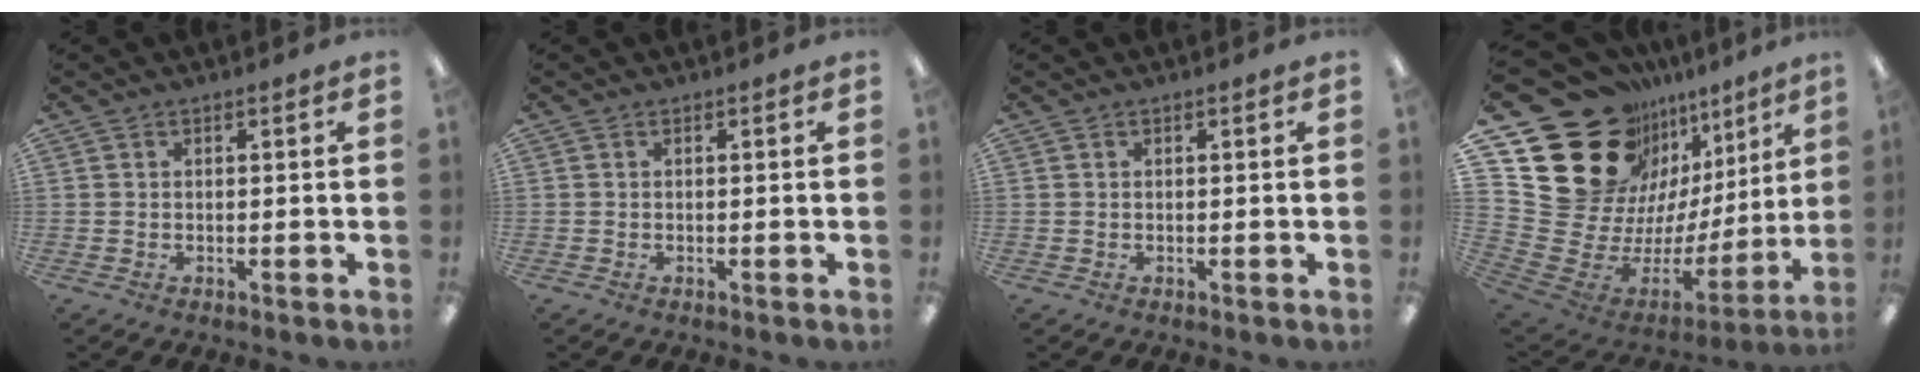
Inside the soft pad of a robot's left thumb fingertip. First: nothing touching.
{"total": 0.0}
{"total": 0.0}
{"total": 27.0, "force": [15.1, 18.7, 12.4], "torque": [-0.163, -0.138, 0.338]}